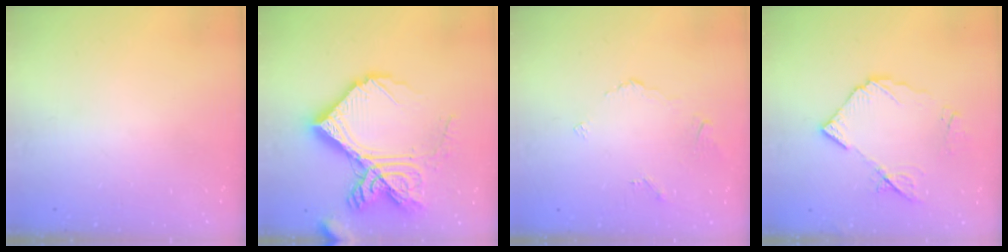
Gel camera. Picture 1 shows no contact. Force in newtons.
{"total": 23.8, "press": 23.6, "slide": 2.8}
{"total": 2.4, "press": 2.4, "slide": 0.5}
{"total": 10.3, "press": 10.3, "slide": 0.6}